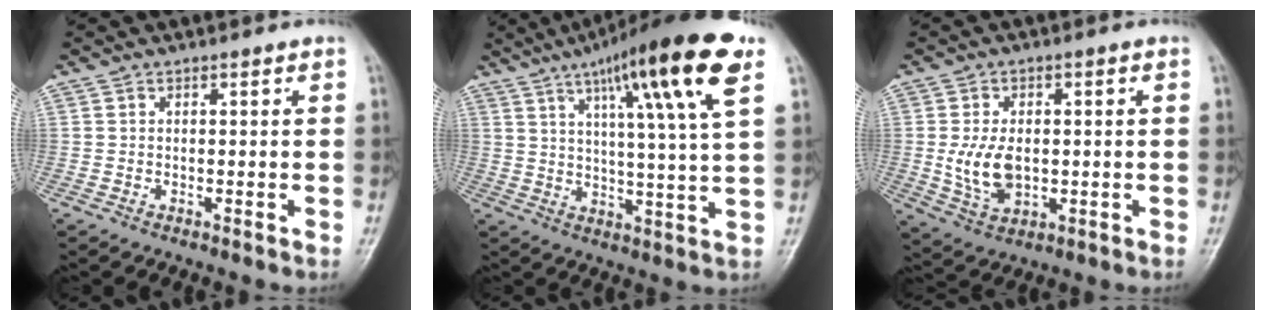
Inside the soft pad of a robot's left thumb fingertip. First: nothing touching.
{"total": 18.9, "force": [9.4, 1.9, 16.3], "torque": [-0.243, -0.020, 0.137]}
{"total": 7.8, "force": [-0.3, 4.9, 6.0], "torque": [-0.108, -0.006, 0.003]}